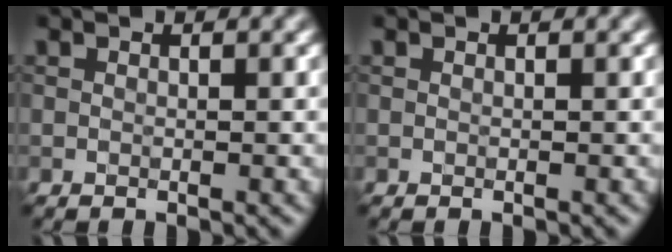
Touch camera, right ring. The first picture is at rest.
{"total": 0.0}